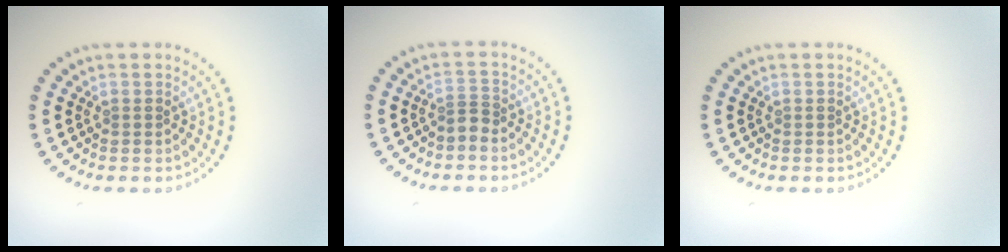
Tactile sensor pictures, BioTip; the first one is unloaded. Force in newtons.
{"total": 1.2, "press": 0.8, "slide": 0.9}
{"total": 0.0}